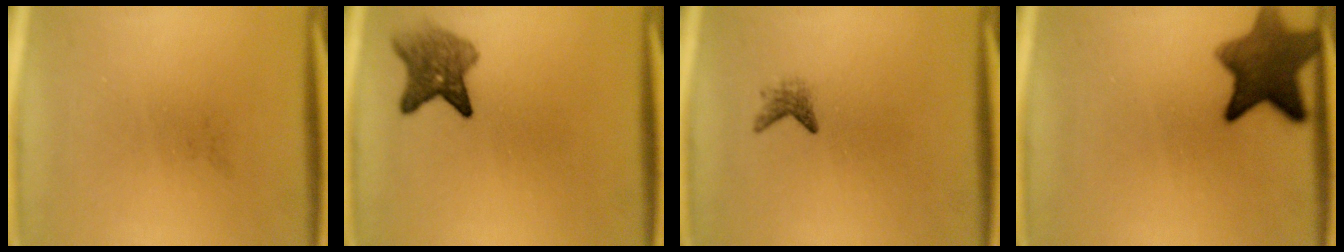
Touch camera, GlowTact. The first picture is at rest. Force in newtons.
{"total": 5.1}
{"total": 1.5}
{"total": 9.5}